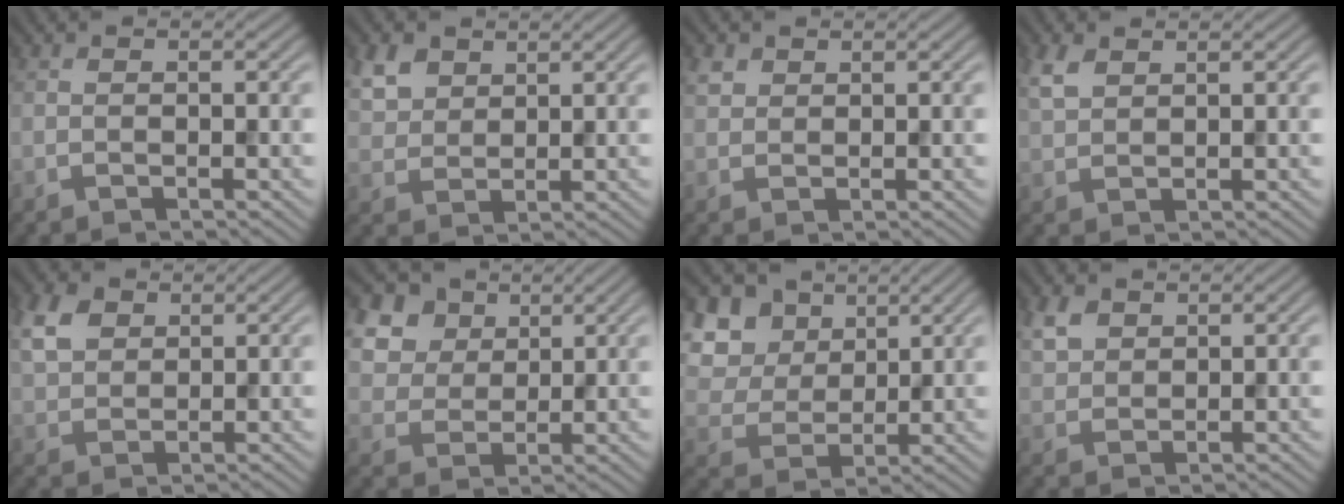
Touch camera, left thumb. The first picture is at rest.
{"total": 4.8, "force": [2.7, 3.2, 2.3], "torque": [-0.063, 0.002, 0.058]}
{"total": 1.6, "force": [1.0, 1.2, 0.5], "torque": [-0.014, 0.001, 0.021]}
{"total": 2.9, "force": [1.7, 1.5, 1.8], "torque": [-0.050, 0.005, 0.040]}
{"total": 5.2, "force": [2.4, 3.5, 2.9], "torque": [-0.077, 0.009, 0.050]}
{"total": 9.1, "force": [4.9, 6.4, 4.2], "torque": [-0.154, 0.004, 0.102]}
{"total": 10.4, "force": [4.7, 7.8, 5.0], "torque": [-0.164, 0.021, 0.099]}
{"total": 3.6, "force": [2.1, 2.4, 1.8], "torque": [-0.049, 0.003, 0.046]}